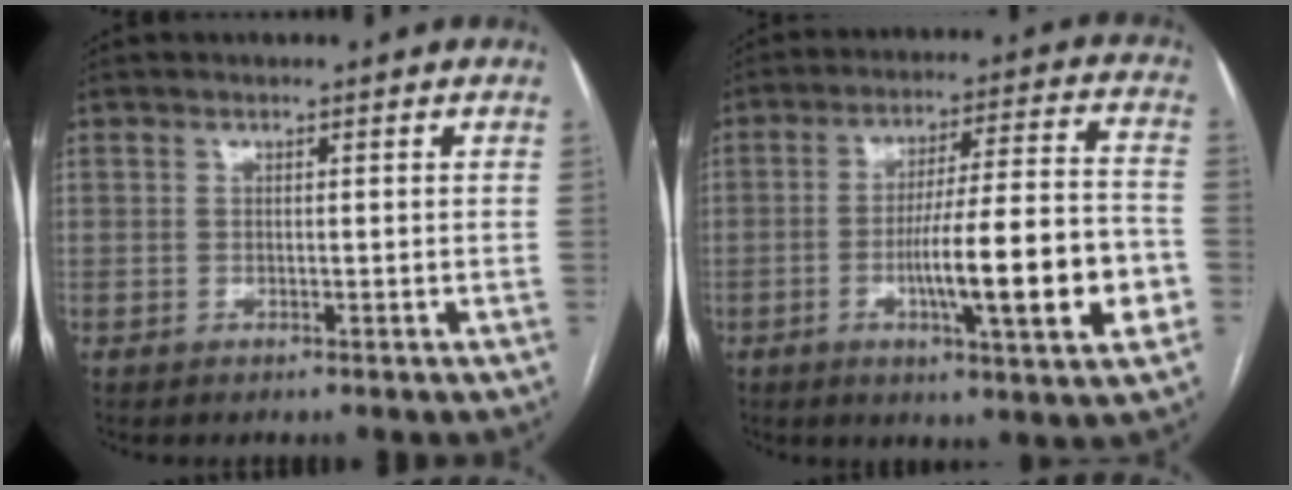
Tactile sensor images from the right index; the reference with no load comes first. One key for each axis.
{"total": 16.9, "fx": -4.5, "fy": 1.3, "fz": 16.2, "tx": -0.245, "ty": 0.002, "tz": -0.067}